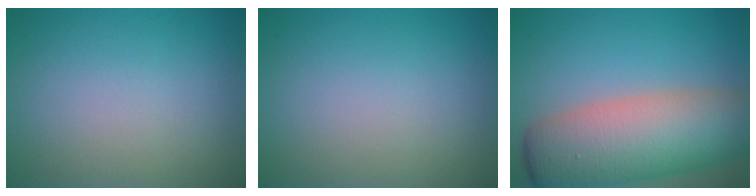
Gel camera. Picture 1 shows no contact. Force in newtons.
{"total": 0.0}
{"total": 11.7, "press": 11.7, "slide": 0.5}